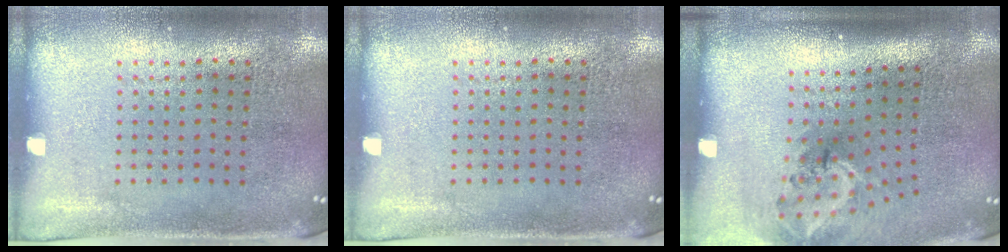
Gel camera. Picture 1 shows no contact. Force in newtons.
{"total": 0.0}
{"total": 1.9, "press": 1.3, "slide": 1.5}